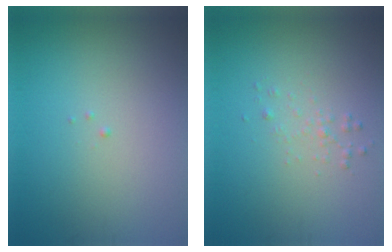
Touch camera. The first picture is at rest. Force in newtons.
{"total": 0.9, "press": 0.9, "slide": 0.0}